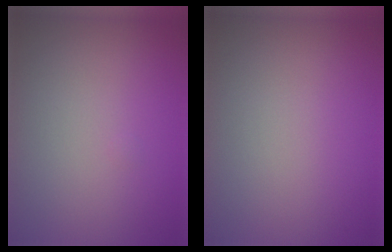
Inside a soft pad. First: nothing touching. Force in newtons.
{"total": 0.0}